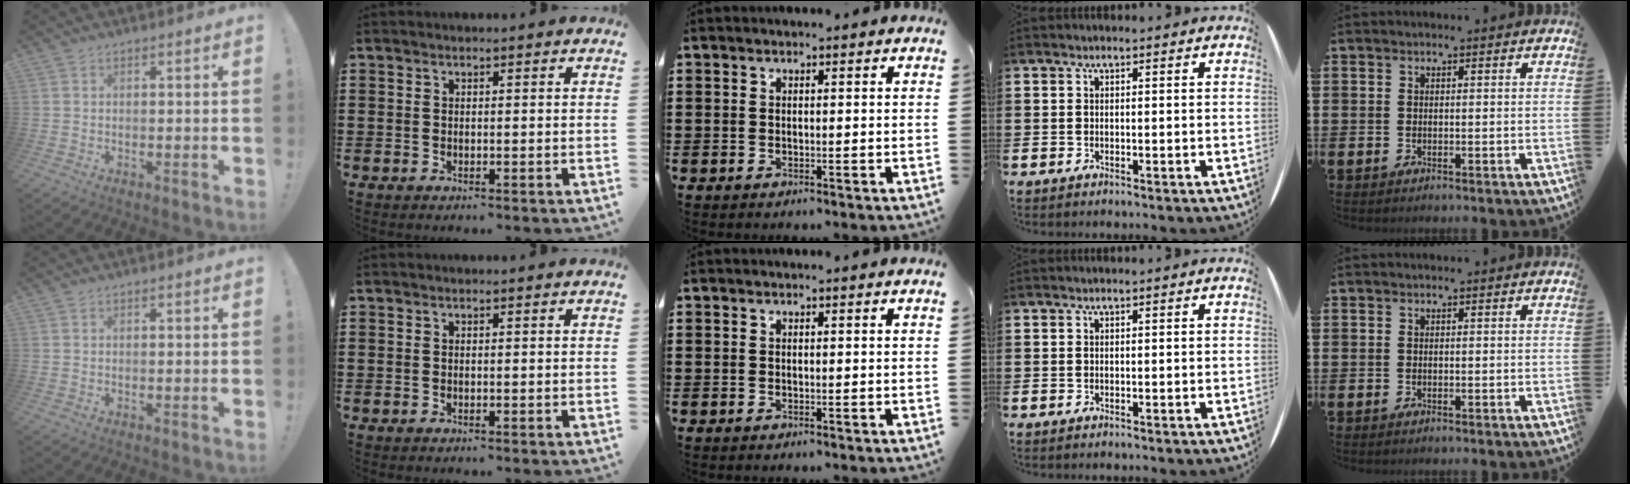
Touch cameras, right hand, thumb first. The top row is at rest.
{}